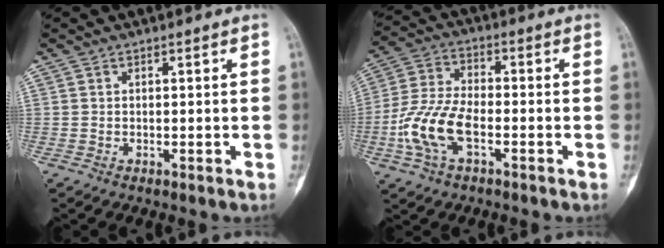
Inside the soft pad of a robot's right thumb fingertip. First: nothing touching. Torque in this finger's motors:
{"motor_torque": [0.74, 0.69, 1.14, -0.25, 0.17]}